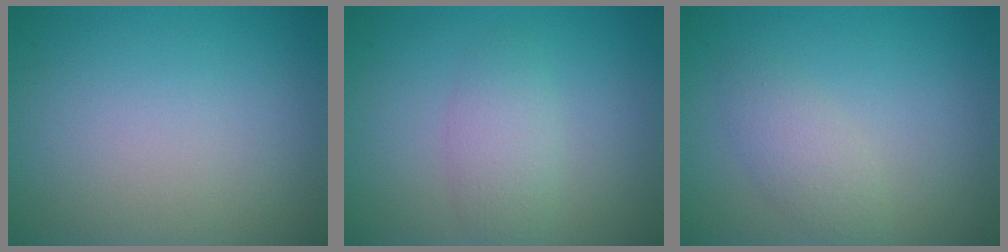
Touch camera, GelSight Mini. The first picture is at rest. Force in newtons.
{"total": 2.4, "press": 2.4, "slide": 0.1}
{"total": 2.1, "press": 2.1, "slide": 0.0}